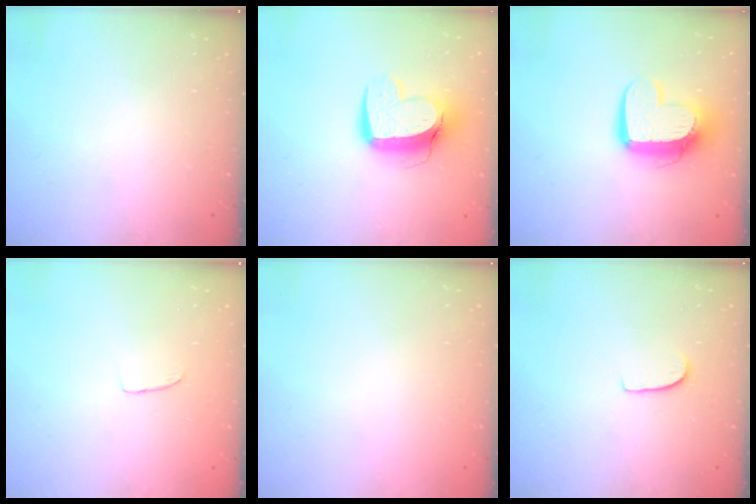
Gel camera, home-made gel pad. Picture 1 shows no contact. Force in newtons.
{"total": 12.4, "press": 12.3, "slide": 1.5}
{"total": 12.2, "press": 12.2, "slide": 1.2}
{"total": 2.5, "press": 2.5, "slide": 0.1}
{"total": 0.0}
{"total": 5.1, "press": 5.1, "slide": 0.4}